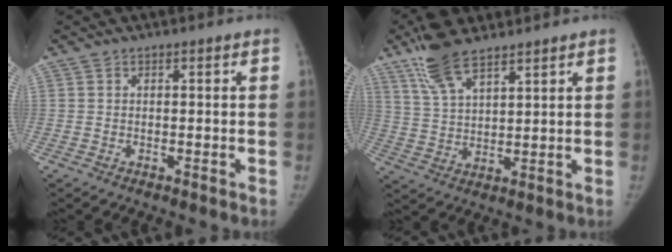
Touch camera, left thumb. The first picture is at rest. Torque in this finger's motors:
{"motor_torque": [0.68, -0.19, 1.03, -1.28, 0.28]}